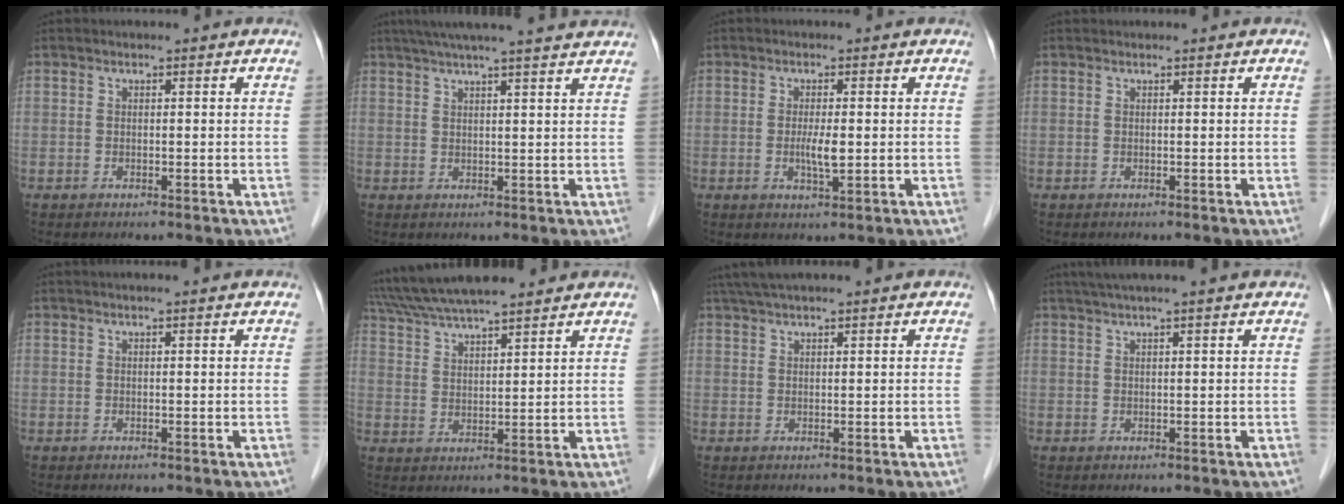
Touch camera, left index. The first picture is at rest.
{"total": 14.8, "force": [13.0, -0.1, 7.2], "torque": [-0.119, 0.026, 0.167]}
{"total": 3.0, "force": [-0.1, 0.5, 2.9], "torque": [-0.059, -0.004, -0.001]}
{"total": 0.0}
{"total": 2.5, "force": [2.2, -0.2, 1.2], "torque": [-0.016, 0.017, 0.027]}
{"total": 15.5, "force": [13.6, 1.9, 7.2], "torque": [-0.134, 0.042, 0.227]}
{"total": 7.7, "force": [6.7, 0.2, 3.9], "torque": [-0.063, 0.044, 0.099]}
{"total": 7.9, "force": [6.5, -0.7, 4.3], "torque": [-0.065, 0.034, 0.085]}